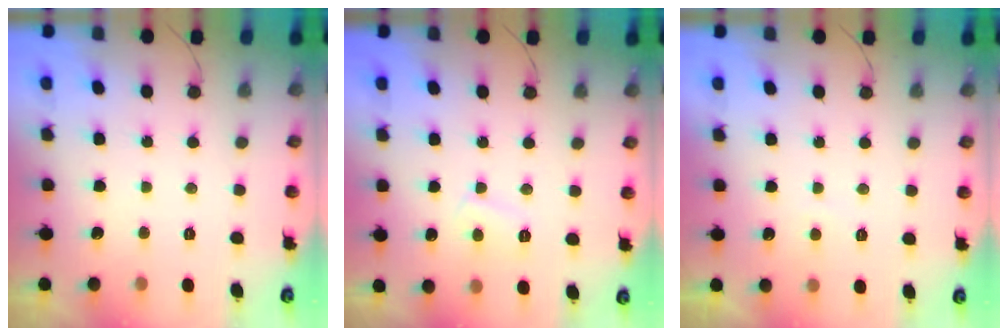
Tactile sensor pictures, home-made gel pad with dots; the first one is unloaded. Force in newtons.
{"total": 5.0, "press": 4.9, "slide": 0.5}
{"total": 2.0, "press": 2.0, "slide": 0.6}